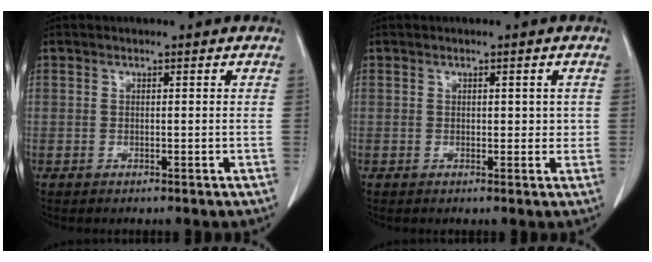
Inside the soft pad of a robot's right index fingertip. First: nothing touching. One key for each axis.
{"total": 1.0, "fx": 0.2, "fy": 0.4, "fz": 0.9, "tx": -0.012, "ty": 0.001, "tz": 0.003}